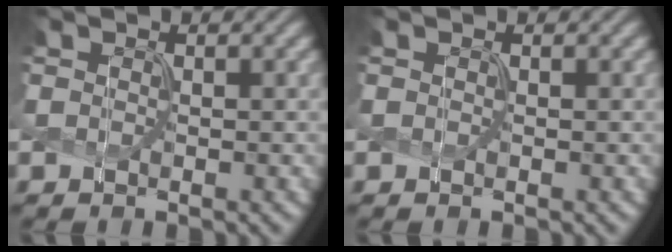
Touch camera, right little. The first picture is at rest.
{"total": 0.0}